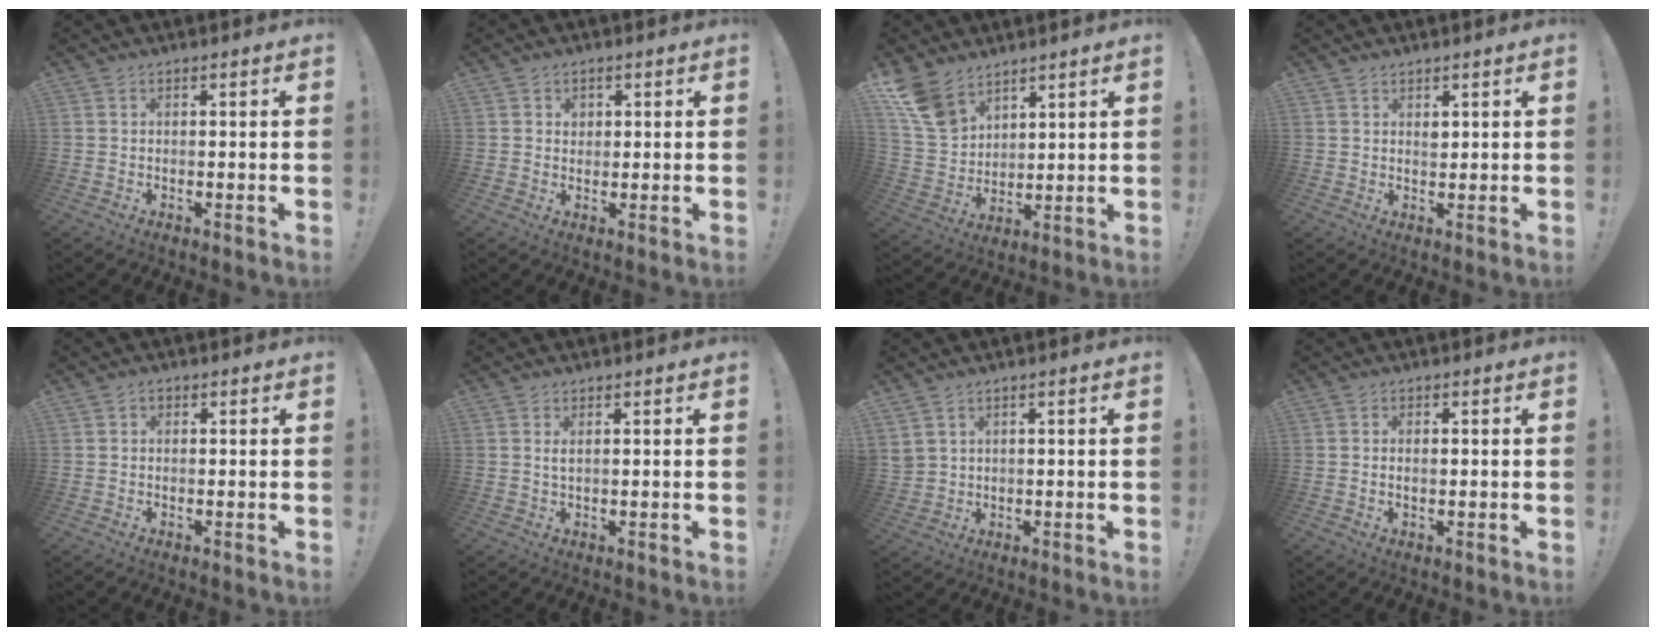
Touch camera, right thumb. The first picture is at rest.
{"total": 1.9, "force": [0.6, 1.8, 0.4], "torque": [-0.002, -0.002, 0.010]}
{"total": 12.7, "force": [9.0, 7.4, 5.0], "torque": [-0.108, -0.048, 0.182]}
{"total": 1.8, "force": [1.1, 1.1, 0.8], "torque": [-0.001, -0.007, 0.018]}
{"total": 0.9, "force": [-0.1, 0.8, 0.4], "torque": [-0.005, 0.004, -0.003]}
{"total": 1.4, "force": [0.4, 0.3, 1.3], "torque": [-0.028, 0.000, 0.007]}
{"total": 3.7, "force": [2.4, 2.6, 1.3], "torque": [-0.030, -0.006, 0.050]}
{"total": 1.3, "force": [-0.1, 0.7, 1.1], "torque": [-0.016, 0.000, -0.003]}